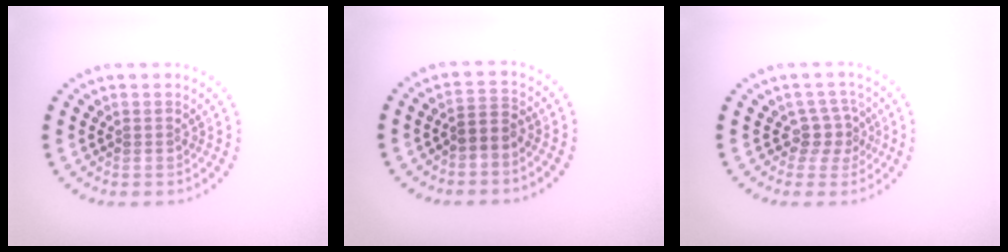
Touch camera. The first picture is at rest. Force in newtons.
{"total": 1.8, "press": 1.4, "slide": 1.1}
{"total": 2.2, "press": 1.7, "slide": 1.4}